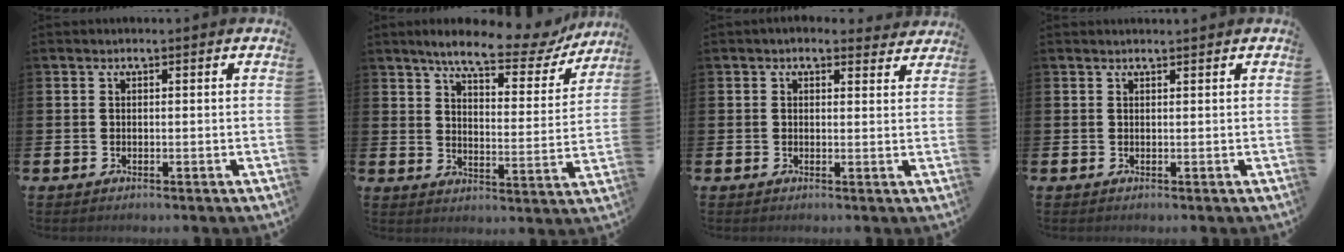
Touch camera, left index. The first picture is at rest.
{"total": 8.4, "force": [7.3, 2.0, 3.8], "torque": [-0.080, -0.043, 0.119]}
{"total": 2.1, "force": [1.9, 0.8, 0.4], "torque": [0.000, -0.005, 0.031]}
{"total": 0.5, "force": [0.5, -0.1, 0.0], "torque": [0.001, -0.001, 0.010]}